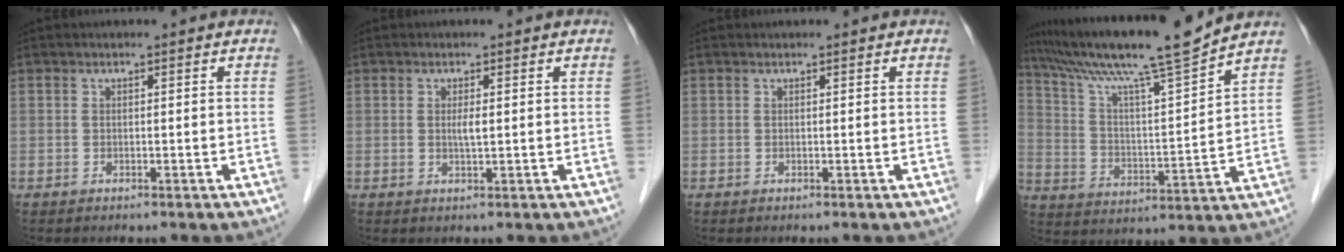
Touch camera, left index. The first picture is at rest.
{"total": 1.4, "force": [0.2, 0.1, 1.4], "torque": [-0.030, -0.001, 0.005]}
{"total": 0.7, "force": [0.7, 0.1, 0.1], "torque": [-0.004, 0.009, 0.011]}
{"total": 16.4, "force": [14.1, -1.4, 8.4], "torque": [-0.151, -0.004, 0.234]}